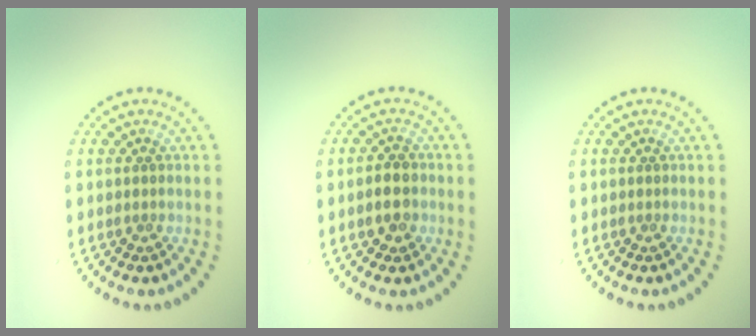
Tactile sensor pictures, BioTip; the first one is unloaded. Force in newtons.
{"total": 2.4, "press": 2.4, "slide": 0.4}
{"total": 0.0}